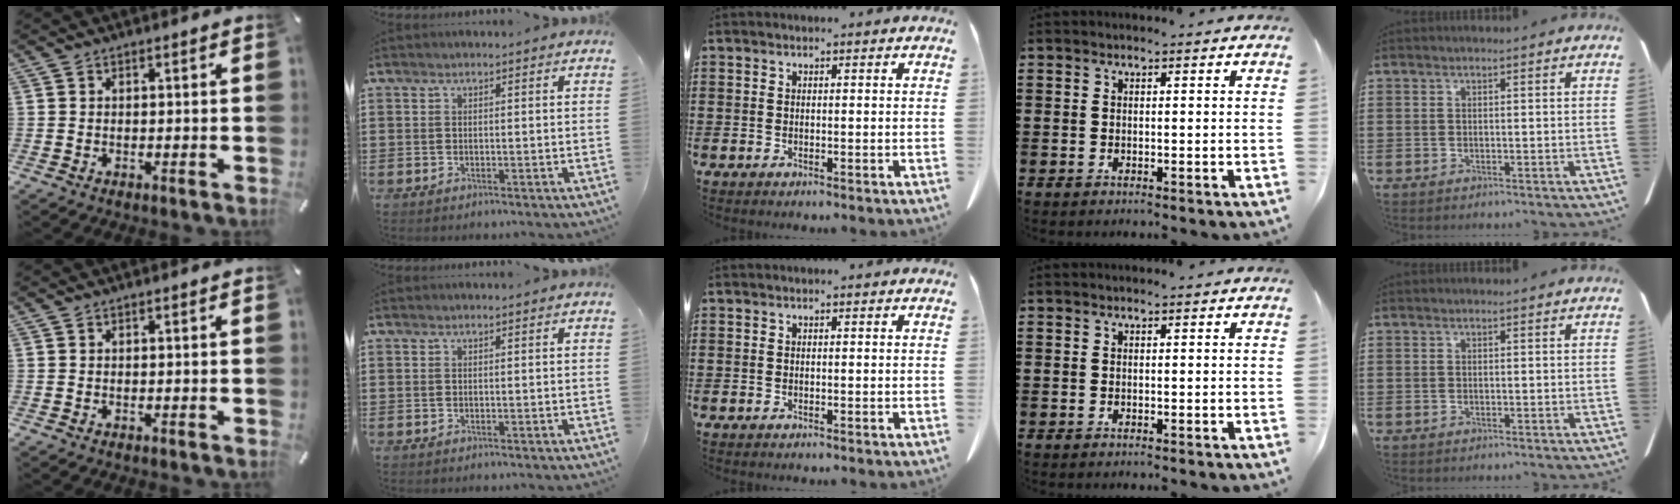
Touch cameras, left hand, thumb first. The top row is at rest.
{}